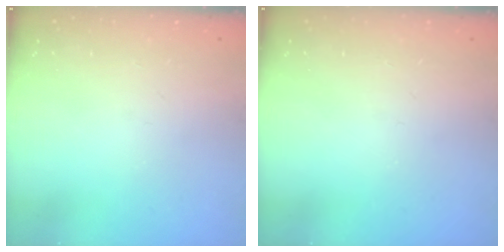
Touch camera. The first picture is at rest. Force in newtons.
{"total": 0.0}